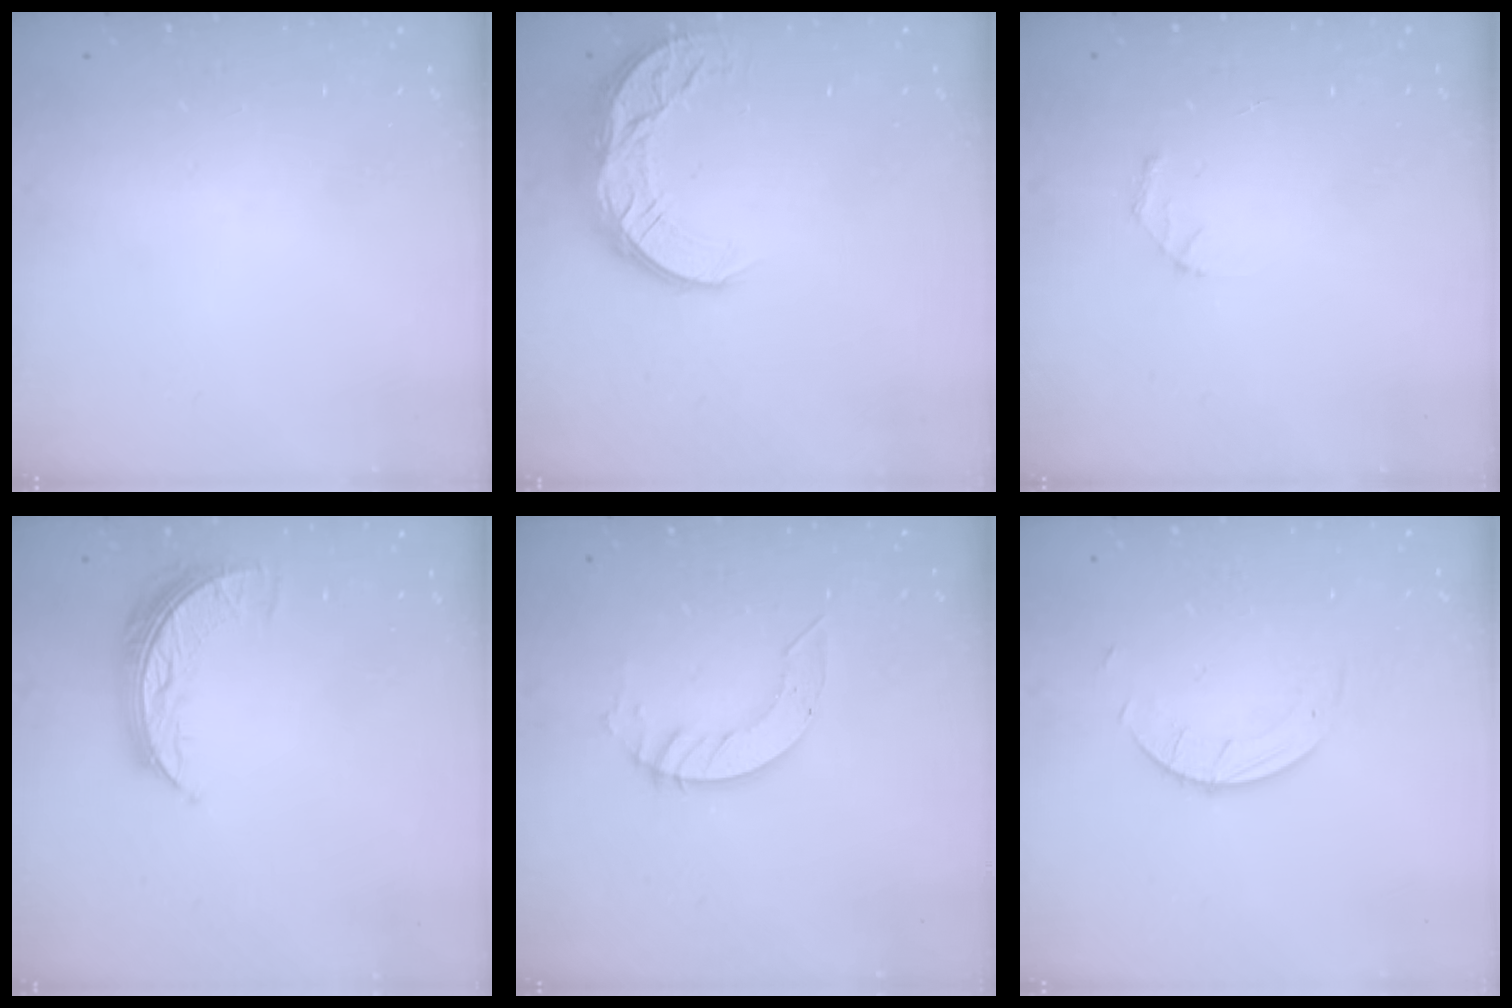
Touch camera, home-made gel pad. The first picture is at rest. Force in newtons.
{"total": 10.1, "press": 10.1, "slide": 0.7}
{"total": 2.1, "press": 2.1, "slide": 0.2}
{"total": 8.4, "press": 8.4, "slide": 0.7}
{"total": 5.2, "press": 5.2, "slide": 0.3}
{"total": 2.7, "press": 2.7, "slide": 0.3}